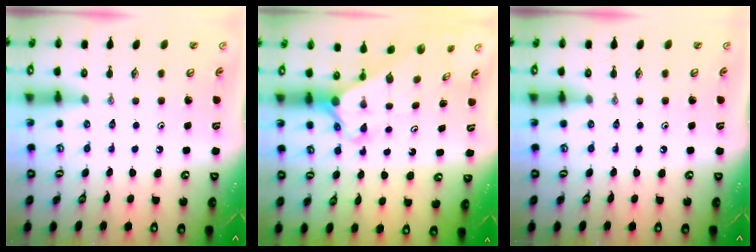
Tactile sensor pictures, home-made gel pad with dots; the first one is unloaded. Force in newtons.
{"total": 2.3, "press": 2.3, "slide": 0.2}
{"total": 0.0}